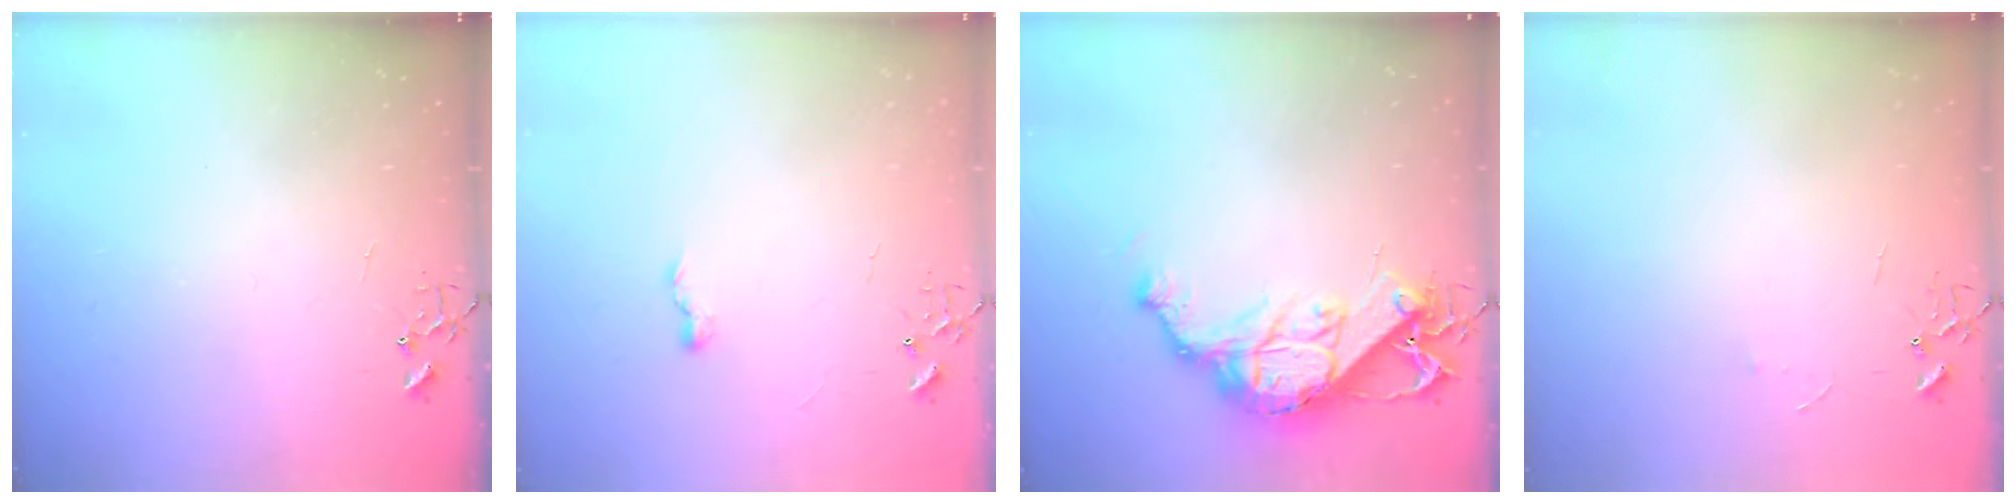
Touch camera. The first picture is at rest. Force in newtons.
{"total": 5.7, "press": 5.6, "slide": 0.7}
{"total": 14.9, "press": 14.8, "slide": 1.0}
{"total": 3.2, "press": 3.2, "slide": 0.4}